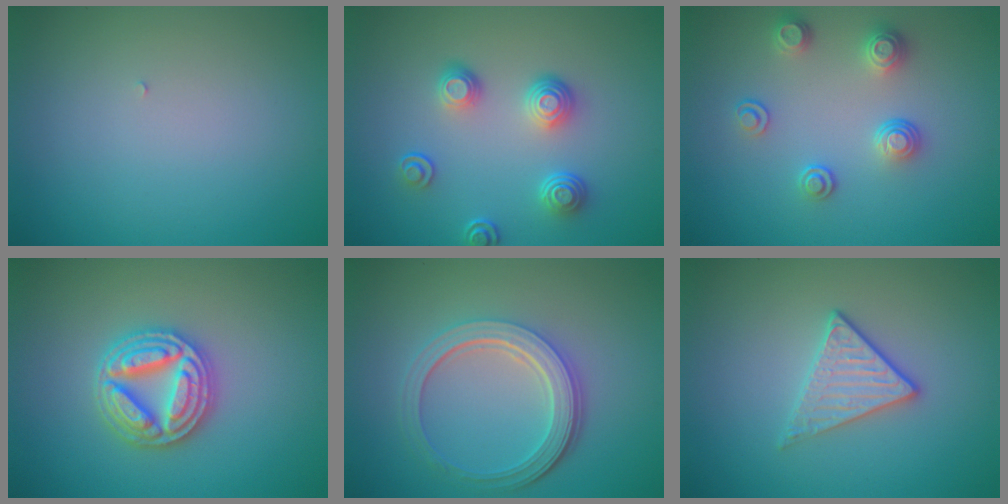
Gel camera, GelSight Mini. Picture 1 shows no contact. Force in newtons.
{"total": 3.5, "press": 2.8, "slide": 2.2}
{"total": 2.7, "press": 2.5, "slide": 0.9}
{"total": 5.0, "press": 5.0, "slide": 0.8}
{"total": 5.2, "press": 3.8, "slide": 3.5}
{"total": 2.3, "press": 2.0, "slide": 1.0}